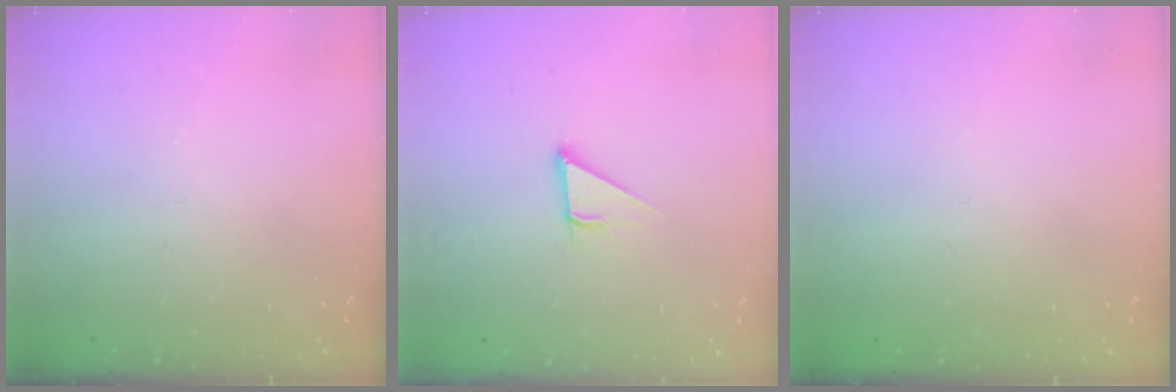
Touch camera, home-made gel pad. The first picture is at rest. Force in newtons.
{"total": 2.9, "press": 2.9, "slide": 0.1}
{"total": 1.6, "press": 1.5, "slide": 0.1}